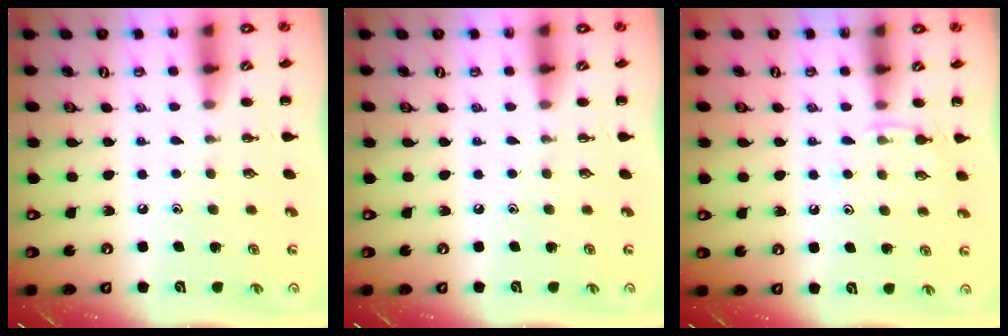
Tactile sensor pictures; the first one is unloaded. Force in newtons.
{"total": 0.0}
{"total": 5.9, "press": 5.8, "slide": 1.4}